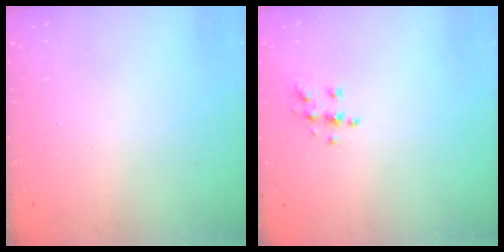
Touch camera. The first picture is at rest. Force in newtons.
{"total": 5.6, "press": 5.6, "slide": 0.3}